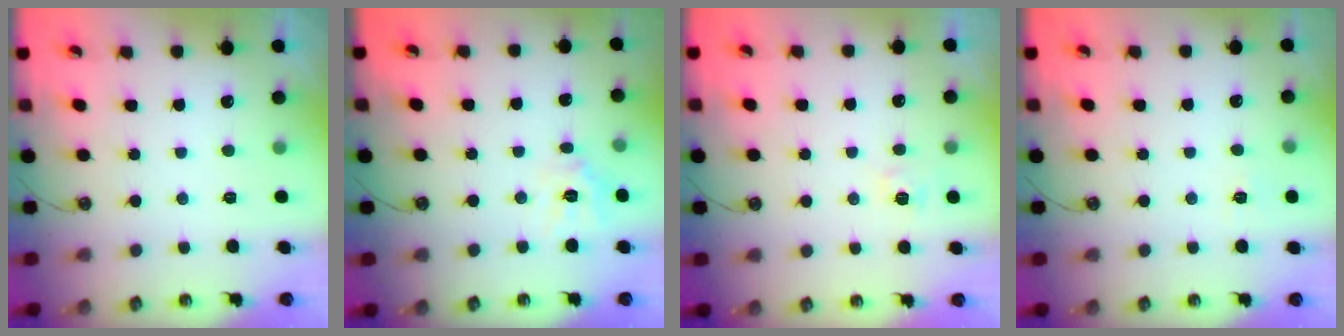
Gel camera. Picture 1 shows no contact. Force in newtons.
{"total": 9.5, "press": 9.5, "slide": 0.9}
{"total": 3.6, "press": 3.5, "slide": 0.3}
{"total": 4.6, "press": 4.6, "slide": 0.5}